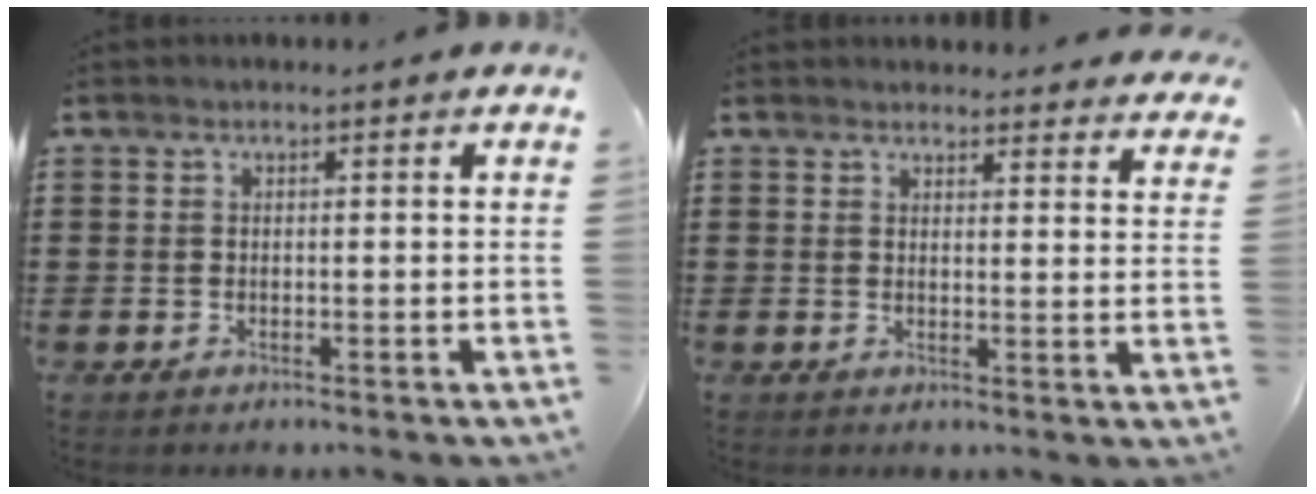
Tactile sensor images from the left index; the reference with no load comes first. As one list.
[{"total": 3.0, "force": [3.0, 0.3, 0.0], "torque": [-0.002, -0.015, 0.055]}]